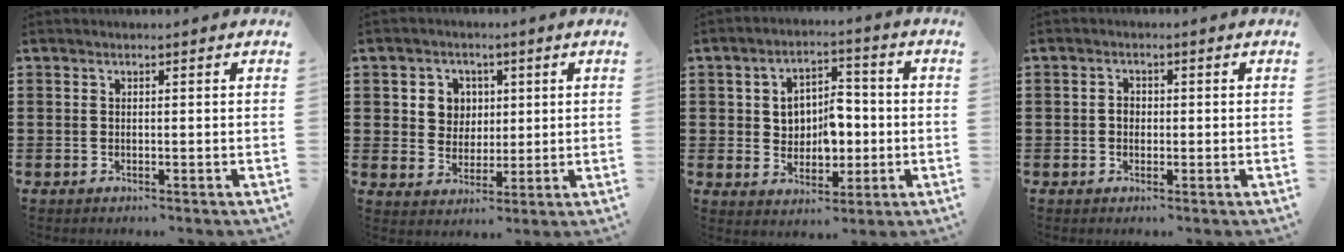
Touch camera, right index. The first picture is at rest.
{"total": 5.1, "force": [1.3, 4.7, 1.2], "torque": [-0.047, 0.016, 0.022]}
{"total": 6.8, "force": [-0.2, 5.1, 4.6], "torque": [-0.081, 0.009, -0.007]}
{"total": 1.6, "force": [-0.2, 1.2, 1.0], "torque": [-0.020, 0.005, -0.005]}